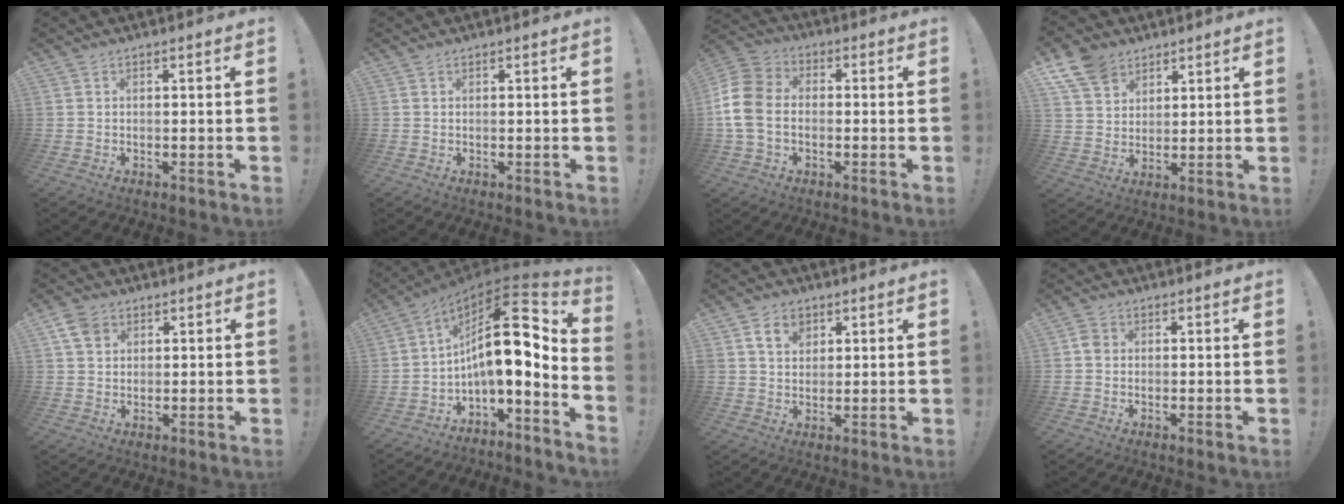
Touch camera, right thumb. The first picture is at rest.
{"total": 0.0}
{"total": 12.6, "force": [-1.6, 9.6, 8.1], "torque": [-0.169, 0.018, -0.028]}
{"total": 10.3, "force": [6.8, 7.0, 3.4], "torque": [-0.069, -0.033, 0.137]}
{"total": 5.8, "force": [2.8, 4.2, 2.8], "torque": [-0.054, 0.000, 0.056]}
{"total": 16.5, "force": [3.1, 5.3, 15.3], "torque": [-0.262, -0.032, 0.046]}
{"total": 6.5, "force": [3.2, 4.7, 3.1], "torque": [-0.047, -0.001, 0.058]}
{"total": 2.7, "force": [-0.2, 2.3, 1.4], "torque": [-0.021, 0.007, -0.002]}